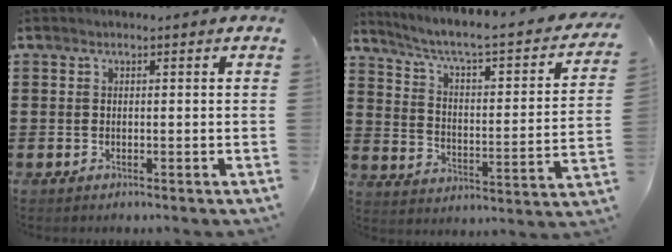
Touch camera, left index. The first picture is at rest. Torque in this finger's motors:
{"motor_torque": [0.97, -1.16, 0.03, -0.02]}